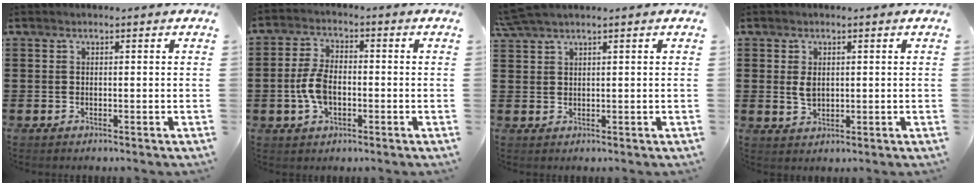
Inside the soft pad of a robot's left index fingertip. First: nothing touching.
{"total": 6.0, "force": [-1.2, 3.3, 4.9], "torque": [-0.120, -0.002, -0.030]}
{"total": 2.3, "force": [1.9, 0.1, 1.4], "torque": [-0.032, 0.001, 0.035]}
{"total": 2.6, "force": [0.4, 1.6, 2.0], "torque": [-0.052, 0.003, 0.005]}